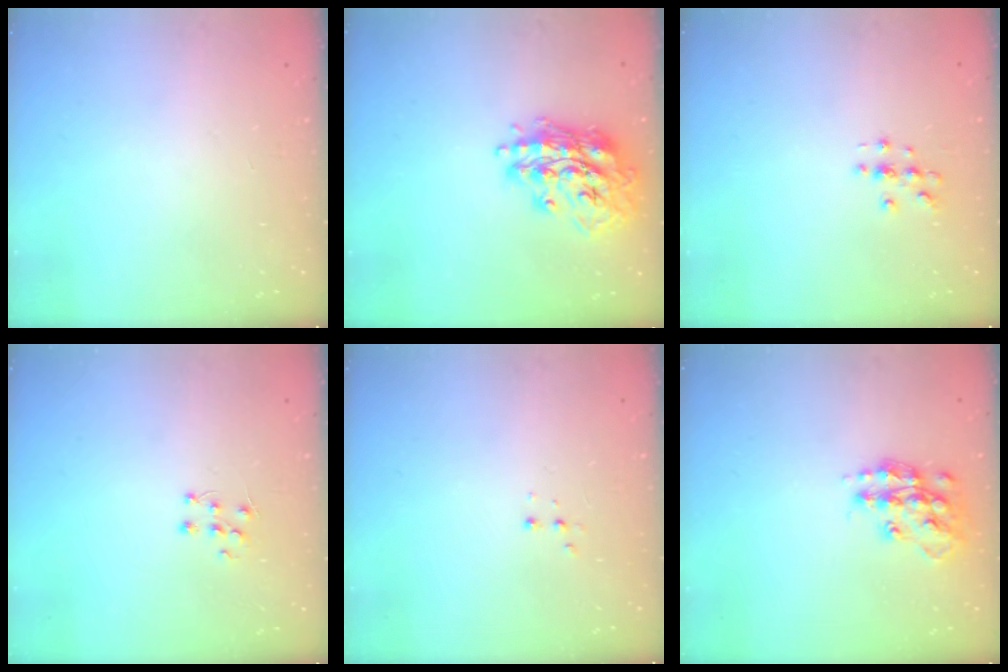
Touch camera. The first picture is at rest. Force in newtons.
{"total": 17.4, "press": 17.4, "slide": 1.4}
{"total": 3.0, "press": 3.0, "slide": 0.3}
{"total": 4.9, "press": 4.9, "slide": 0.4}
{"total": 3.0, "press": 2.9, "slide": 0.7}
{"total": 14.6, "press": 14.6, "slide": 0.8}